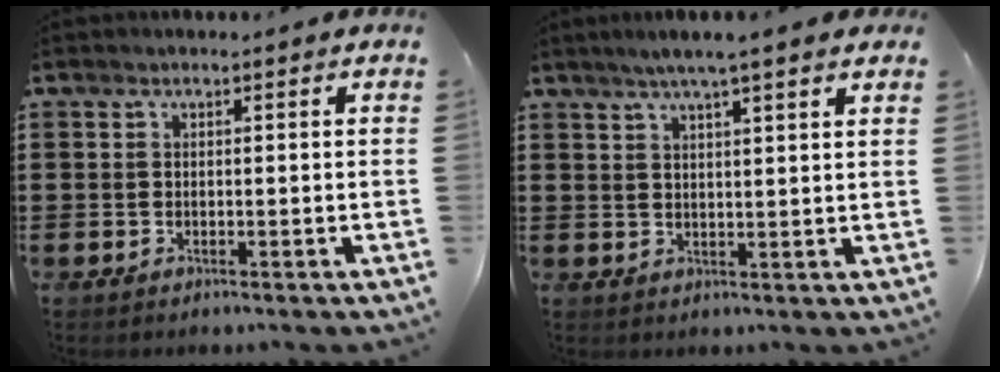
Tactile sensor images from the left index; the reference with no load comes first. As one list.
[{"total": 4.1, "force": [3.2, -0.2, 2.6], "torque": [-0.059, -0.001, 0.055]}]